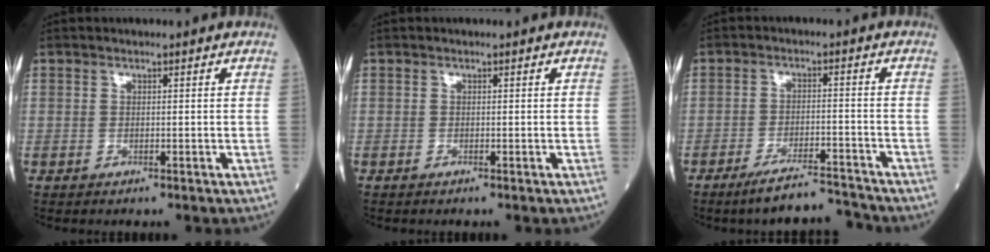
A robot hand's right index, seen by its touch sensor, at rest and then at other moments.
{"total": 0.0}
{"total": 6.3, "force": [-5.9, 0.0, 2.1], "torque": [-0.034, -0.005, -0.104]}